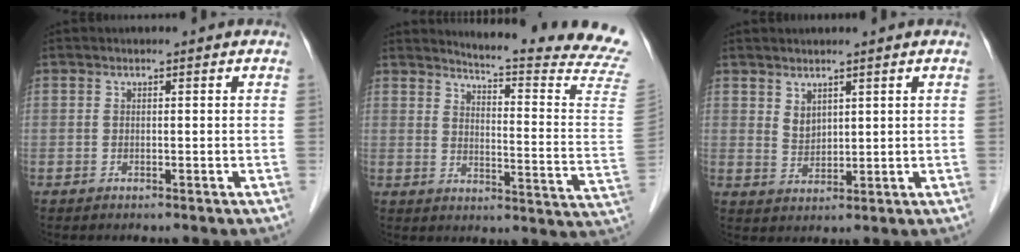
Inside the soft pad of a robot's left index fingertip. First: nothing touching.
{"total": 20.0, "force": [19.0, -2.0, 5.8], "torque": [-0.092, -0.153, 0.213]}
{"total": 2.7, "force": [1.8, 1.7, 1.1], "torque": [-0.026, -0.004, 0.045]}